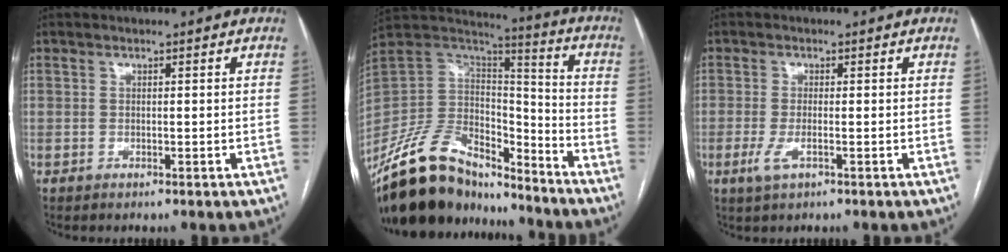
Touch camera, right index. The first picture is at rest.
{"total": 22.4, "force": [-18.2, 8.9, 9.6], "torque": [-0.218, 0.023, -0.323]}
{"total": 2.8, "force": [-1.2, 0.6, 2.5], "torque": [-0.056, -0.007, -0.022]}